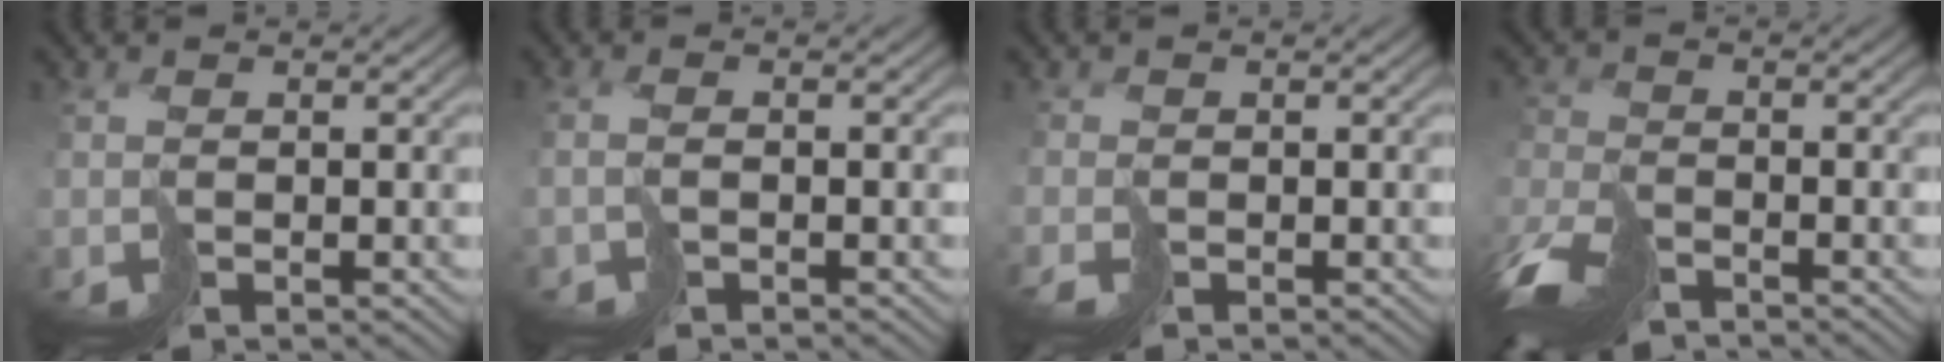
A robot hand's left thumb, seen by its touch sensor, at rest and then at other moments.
{"total": 0.9, "force": [-0.6, 0.2, 0.5], "torque": [-0.007, 0.003, -0.019]}
{"total": 1.3, "force": [-1.1, 0.6, 0.2], "torque": [-0.005, -0.006, -0.025]}
{"total": 7.6, "force": [-6.0, 3.1, 3.6], "torque": [-0.089, -0.021, -0.123]}